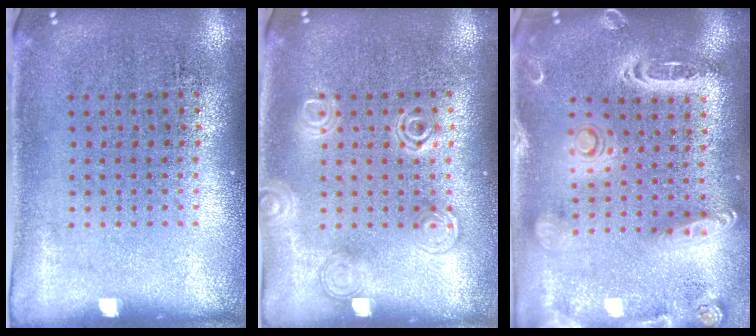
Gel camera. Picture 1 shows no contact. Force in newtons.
{"total": 2.1, "press": 2.0, "slide": 0.3}
{"total": 2.6, "press": 2.3, "slide": 1.2}